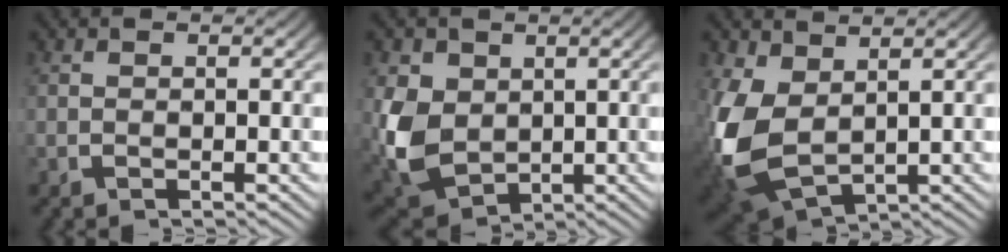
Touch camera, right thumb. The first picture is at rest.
{"total": 9.1, "force": [-1.1, 7.2, 5.5], "torque": [-0.162, -0.056, 0.014]}
{"total": 10.8, "force": [-1.4, 7.8, 7.4], "torque": [-0.217, -0.064, 0.015]}